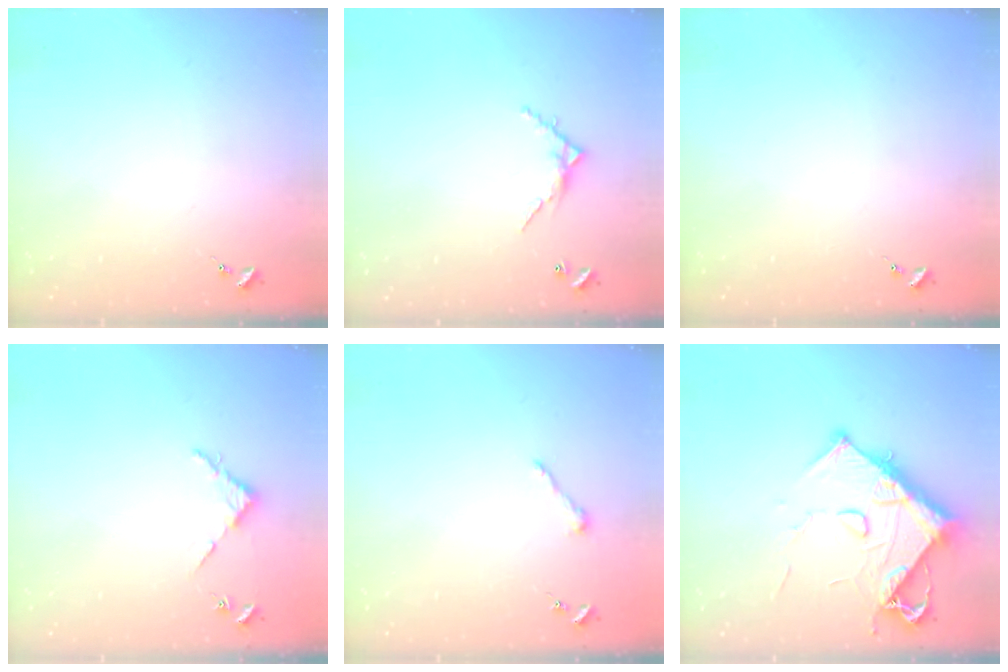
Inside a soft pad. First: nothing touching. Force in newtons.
{"total": 5.7, "press": 5.7, "slide": 0.5}
{"total": 0.0}
{"total": 2.7, "press": 2.7, "slide": 0.3}
{"total": 3.6, "press": 3.6, "slide": 0.4}
{"total": 13.1, "press": 13.1, "slide": 1.4}